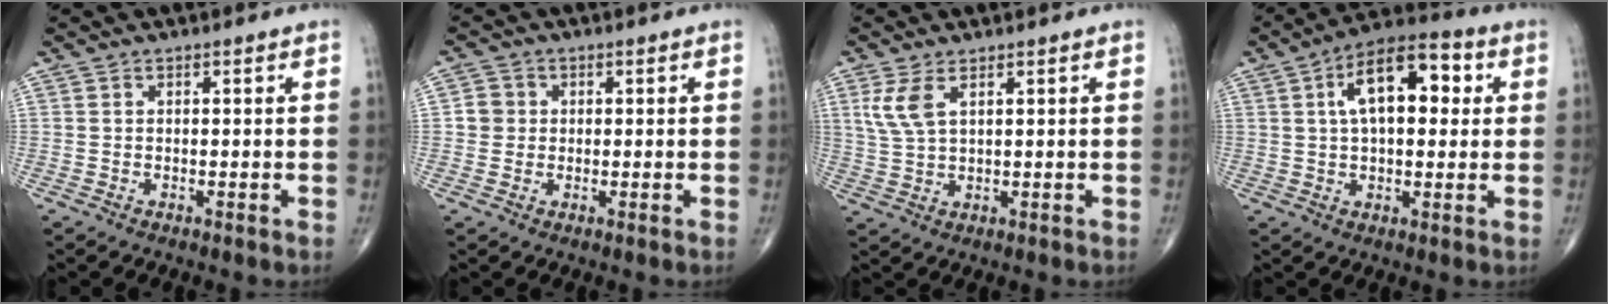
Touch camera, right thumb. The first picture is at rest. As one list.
[{"total": 3.0, "force": [0.2, 2.9, 0.8], "torque": [0.006, 0.005, -0.001]}, {"total": 5.0, "force": [2.2, 2.0, 4.0], "torque": [-0.095, -0.002, 0.054]}, {"total": 13.9, "force": [3.4, 7.0, 11.5], "torque": [-0.168, 0.021, 0.048]}]